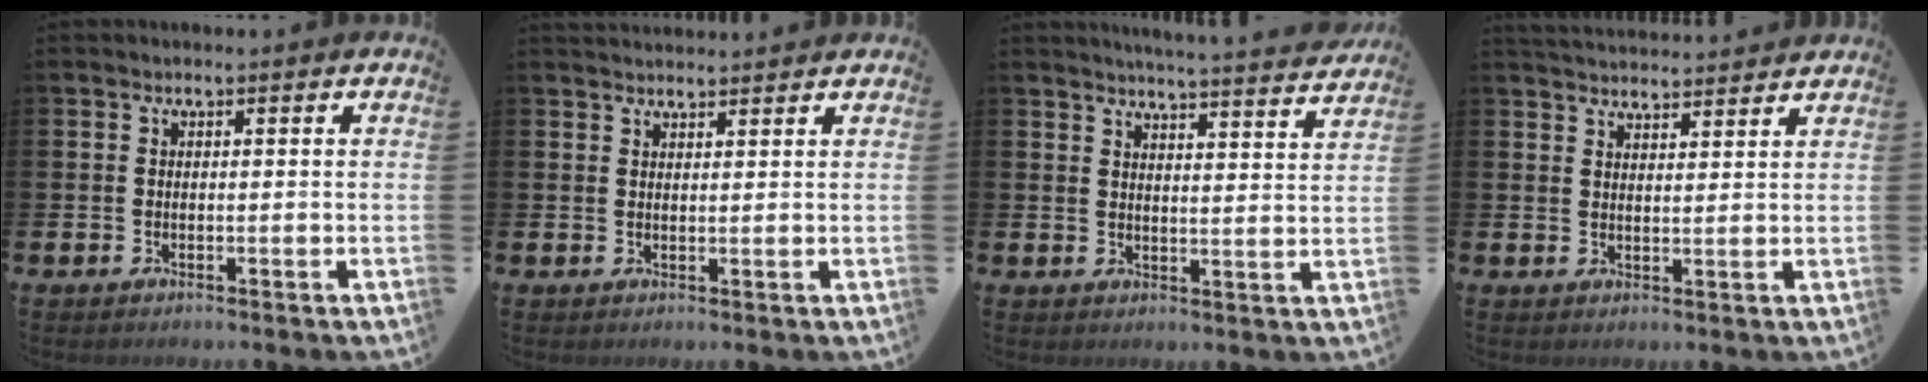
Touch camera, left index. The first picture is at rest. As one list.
[{"total": 2.1, "force": [2.1, 0.3, 0.0], "torque": [0.010, -0.013, 0.035]}, {"total": 4.9, "force": [4.8, -0.7, 0.5], "torque": [-0.008, -0.039, 0.081]}, {"total": 3.7, "force": [3.7, 0.3, 0.0], "torque": [-0.002, -0.023, 0.067]}]